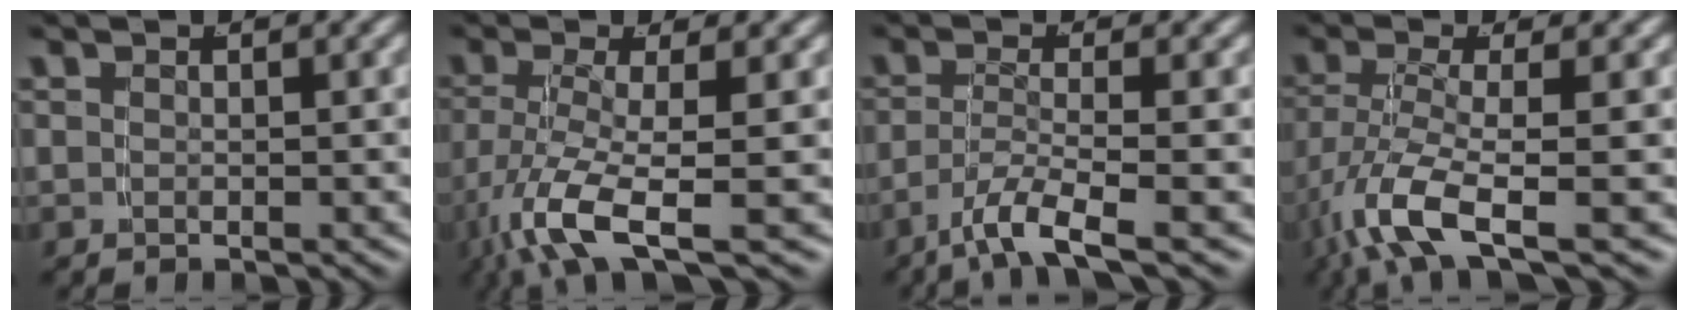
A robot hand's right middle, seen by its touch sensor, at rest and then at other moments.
{"total": 6.6, "force": [-3.2, 2.0, 5.4], "torque": [-0.114, -0.032, -0.035]}
{"total": 4.4, "force": [-2.7, 0.5, 3.4], "torque": [-0.066, -0.014, -0.038]}
{"total": 5.7, "force": [-2.3, 1.7, 4.9], "torque": [-0.110, -0.029, -0.024]}